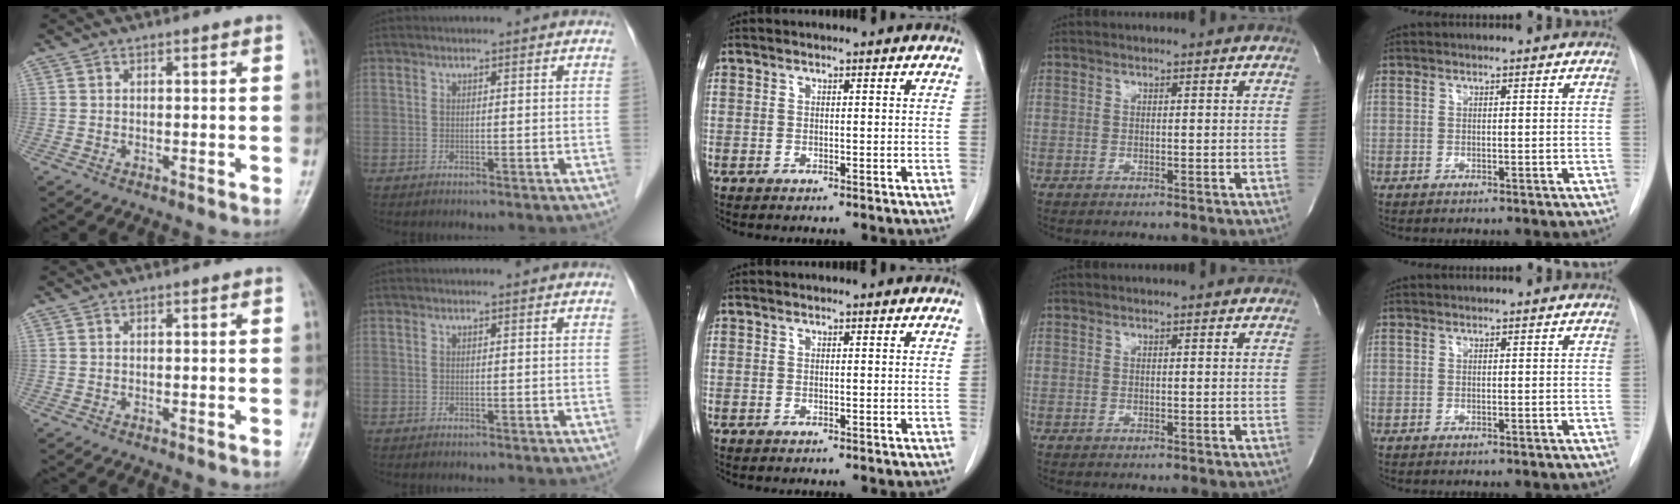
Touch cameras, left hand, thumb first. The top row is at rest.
{}